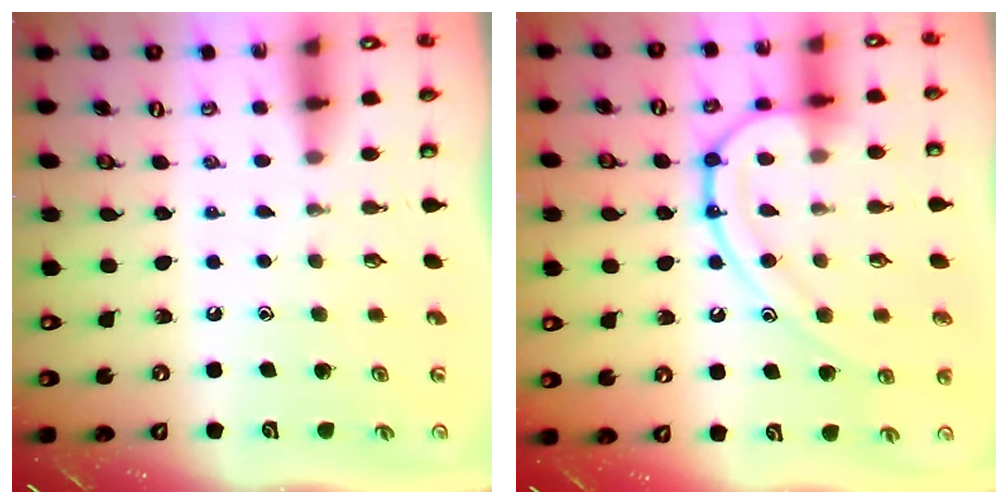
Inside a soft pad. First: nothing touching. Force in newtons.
{"total": 14.0, "press": 13.9, "slide": 1.5}